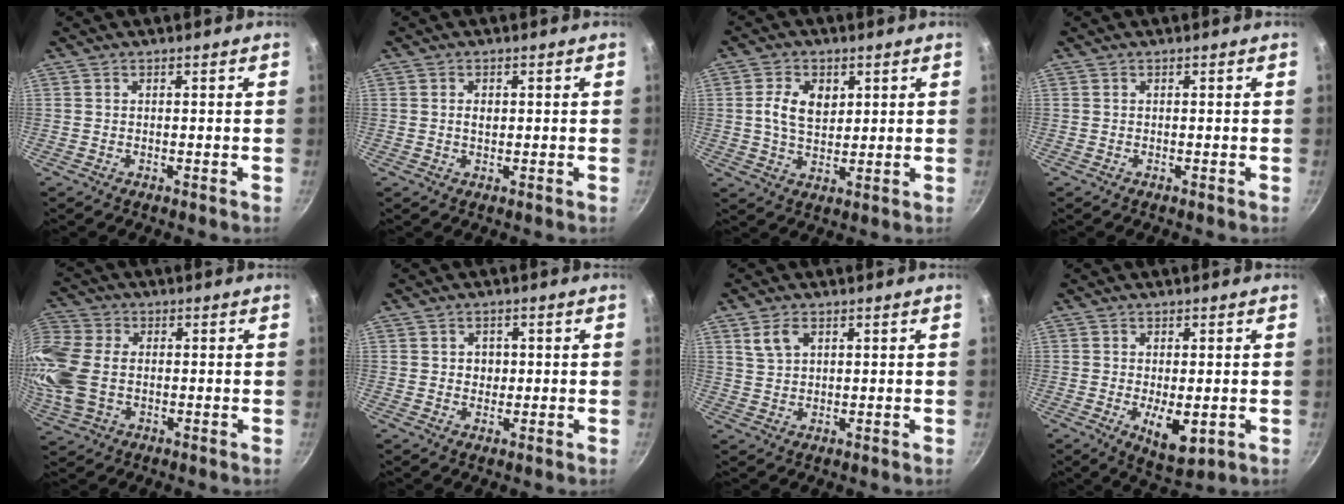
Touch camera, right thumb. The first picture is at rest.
{"total": 1.4, "force": [0.2, 0.9, 1.1], "torque": [-0.015, -0.002, 0.004]}
{"total": 7.1, "force": [1.8, 4.6, 5.1], "torque": [-0.079, -0.007, 0.034]}
{"total": 0.0}
{"total": 16.8, "force": [-0.7, 11.7, 12.0], "torque": [-0.324, 0.004, -0.008]}
{"total": 2.5, "force": [0.3, 2.2, 1.3], "torque": [0.001, 0.000, 0.003]}
{"total": 3.8, "force": [2.0, 2.2, 2.4], "torque": [-0.044, -0.002, 0.045]}
{"total": 6.7, "force": [-1.4, 3.0, 5.8], "torque": [-0.087, -0.015, -0.013]}